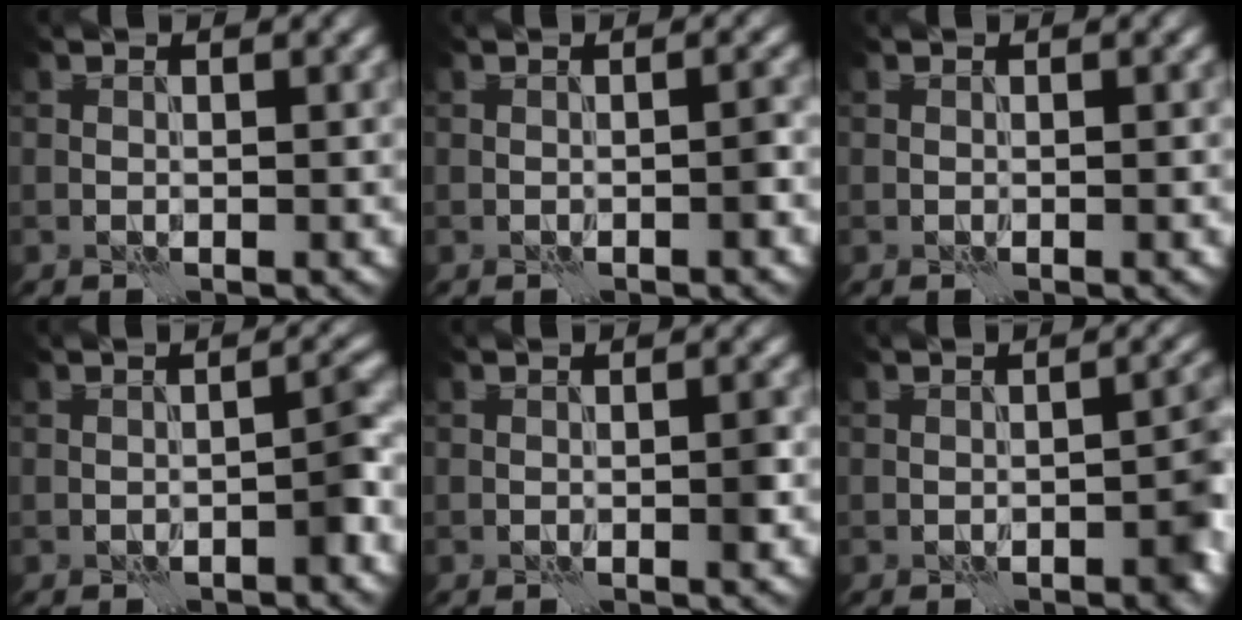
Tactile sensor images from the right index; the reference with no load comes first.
{"total": 0.8, "force": [-0.5, 0.0, 0.6], "torque": [-0.010, 0.006, -0.008]}
{"total": 0.0}
{"total": 1.8, "force": [-1.1, 0.3, 1.5], "torque": [-0.021, 0.011, -0.018]}
{"total": 0.9, "force": [-0.3, 0.1, 0.8], "torque": [-0.013, 0.002, -0.005]}
{"total": 3.1, "force": [-1.4, 1.3, 2.5], "torque": [-0.027, 0.009, -0.019]}